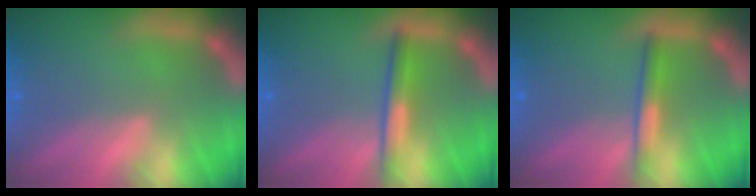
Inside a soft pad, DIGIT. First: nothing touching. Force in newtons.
{"total": 3.0}
{"total": 2.5}